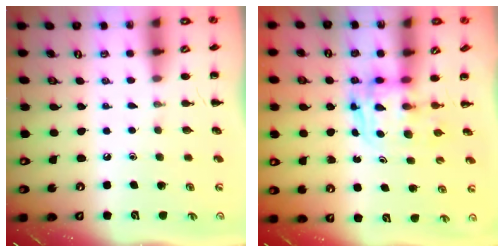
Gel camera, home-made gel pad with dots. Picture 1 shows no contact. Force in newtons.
{"total": 2.7, "press": 2.7, "slide": 0.2}